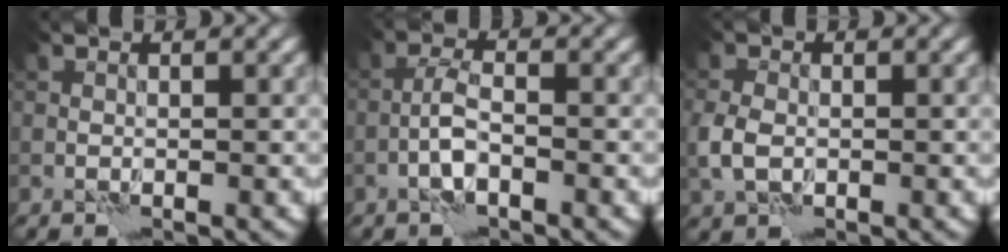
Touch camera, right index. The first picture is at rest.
{"total": 2.4, "force": [-1.2, 0.6, 2.0], "torque": [-0.043, 0.007, -0.031]}
{"total": 3.3, "force": [-0.7, 2.3, 2.2], "torque": [-0.057, -0.003, -0.021]}